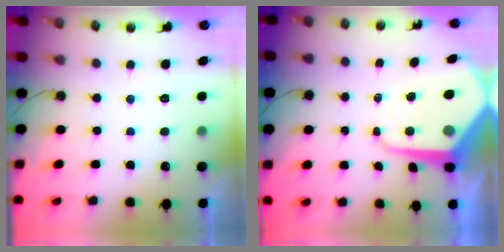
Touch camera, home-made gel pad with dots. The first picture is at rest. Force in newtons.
{"total": 10.9, "press": 10.8, "slide": 0.8}